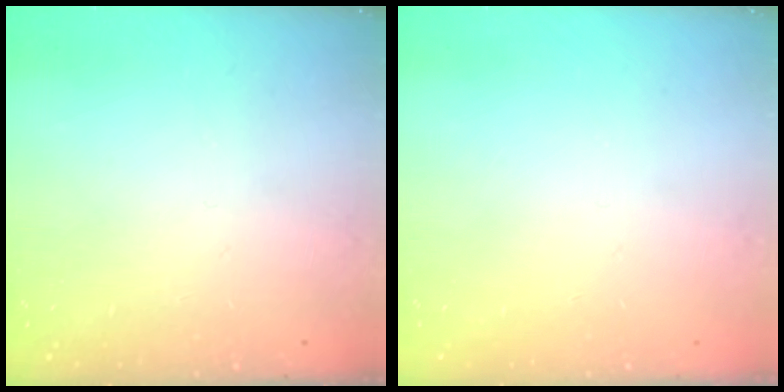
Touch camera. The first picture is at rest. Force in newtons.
{"total": 0.0}